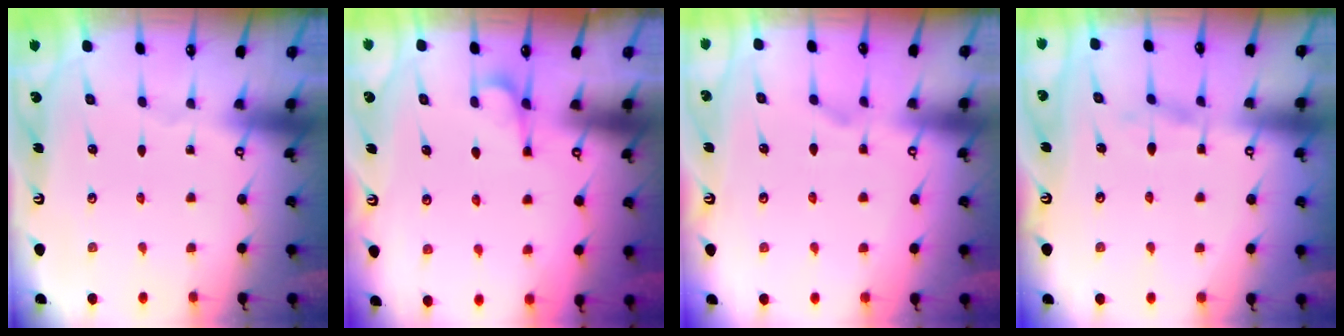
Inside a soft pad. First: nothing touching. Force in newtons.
{"total": 2.4, "press": 2.3, "slide": 0.8}
{"total": 1.2, "press": 0.8, "slide": 0.9}
{"total": 4.5, "press": 4.4, "slide": 0.2}